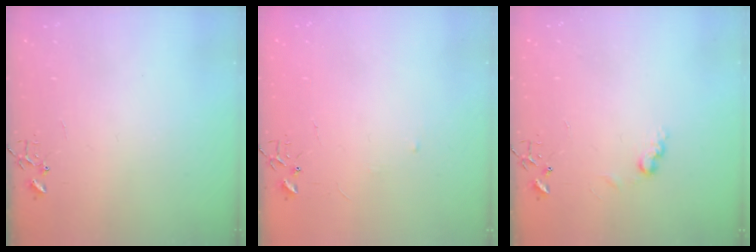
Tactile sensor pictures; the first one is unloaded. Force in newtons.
{"total": 2.9, "press": 2.9, "slide": 0.4}
{"total": 7.3, "press": 7.2, "slide": 0.8}